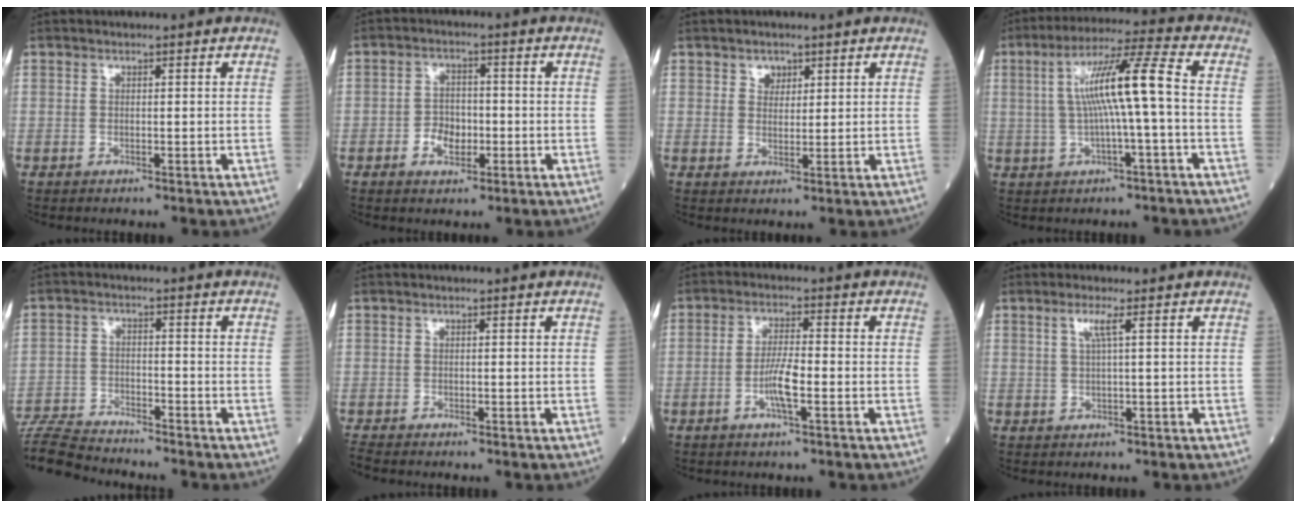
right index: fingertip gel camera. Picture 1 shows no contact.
{"total": 4.3, "force": [-1.5, 2.8, 2.9], "torque": [-0.048, 0.007, -0.025]}
{"total": 2.1, "force": [1.3, 1.5, 0.7], "torque": [-0.009, -0.001, 0.020]}
{"total": 10.4, "force": [0.2, -0.5, 10.4], "torque": [-0.187, 0.022, 0.003]}
{"total": 9.7, "force": [-9.5, 0.0, 1.6], "torque": [-0.031, -0.008, -0.177]}
{"total": 1.3, "force": [-1.3, 0.0, 0.1], "torque": [-0.008, -0.006, -0.026]}
{"total": 4.8, "force": [-1.7, 0.4, 4.4], "torque": [-0.089, -0.001, -0.034]}
{"total": 2.2, "force": [0.8, -0.5, 2.0], "torque": [-0.047, 0.002, 0.017]}